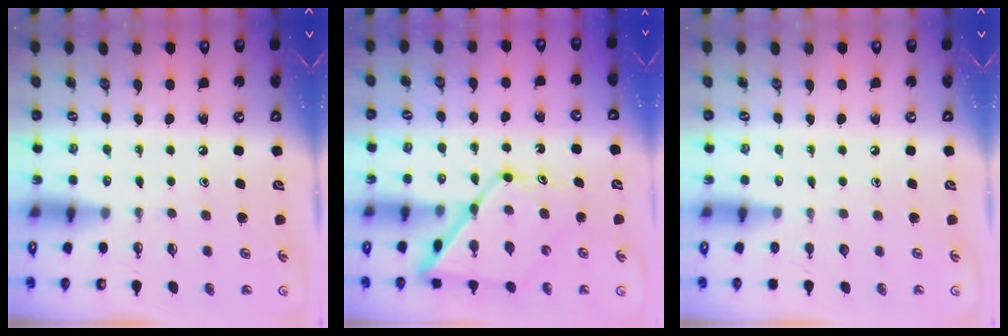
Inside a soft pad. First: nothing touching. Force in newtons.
{"total": 13.4, "press": 13.4, "slide": 1.1}
{"total": 0.0}